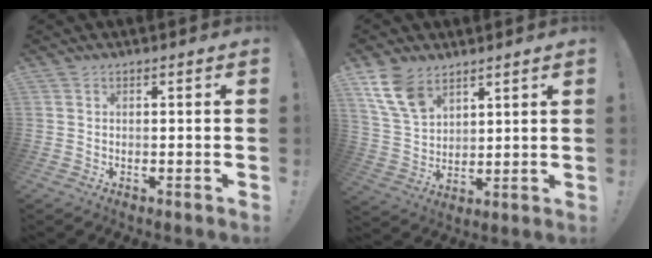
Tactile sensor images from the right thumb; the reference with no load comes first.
{"total": 11.4, "force": [7.3, 6.7, 5.7], "torque": [-0.114, -0.029, 0.146]}